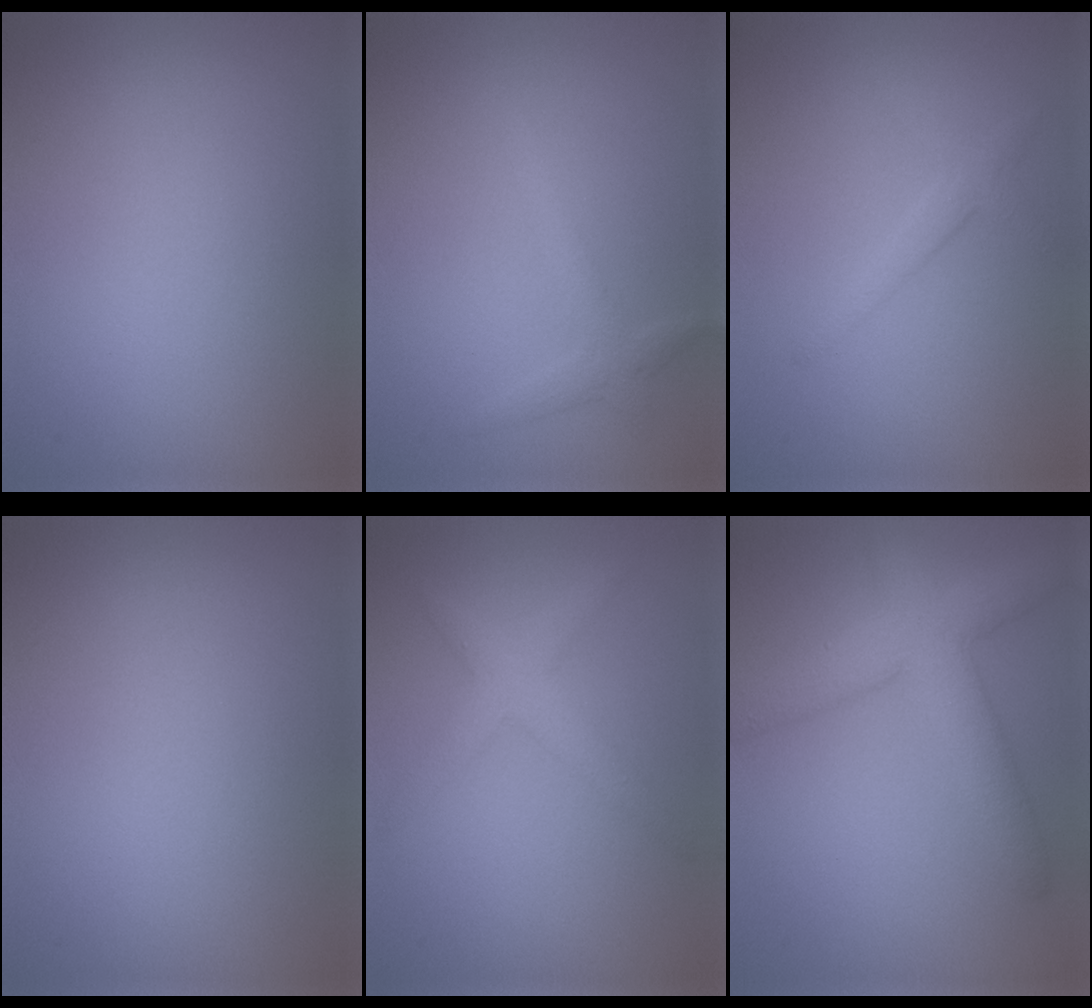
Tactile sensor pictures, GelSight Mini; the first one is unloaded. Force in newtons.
{"total": 1.9, "press": 1.9, "slide": 0.1}
{"total": 1.8, "press": 1.8, "slide": 0.1}
{"total": 0.0}
{"total": 2.9, "press": 2.9, "slide": 0.1}
{"total": 5.7, "press": 5.7, "slide": 0.4}